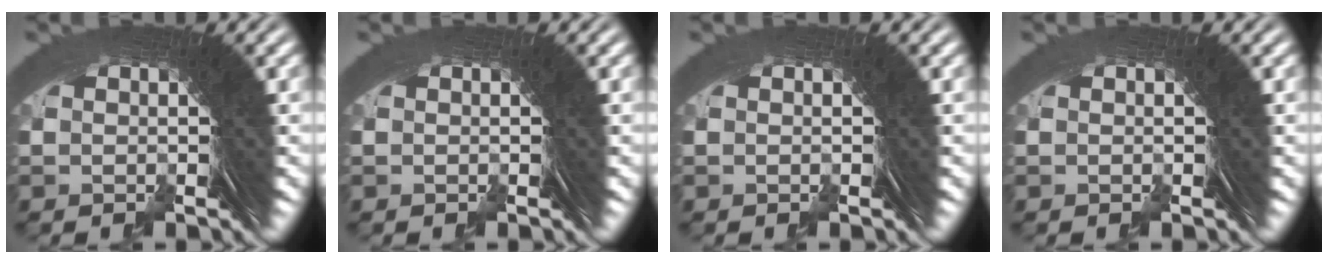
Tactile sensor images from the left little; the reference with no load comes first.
{"total": 0.0}
{"total": 0.0}
{"total": 0.0}